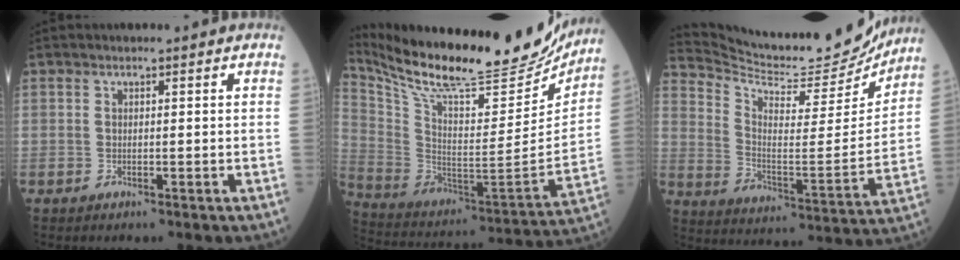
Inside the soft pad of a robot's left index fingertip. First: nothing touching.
{"total": 28.0, "force": [24.7, 5.1, 12.2], "torque": [-0.223, -0.065, 0.363]}
{"total": 20.0, "force": [19.2, 2.8, 4.7], "torque": [-0.096, -0.053, 0.283]}